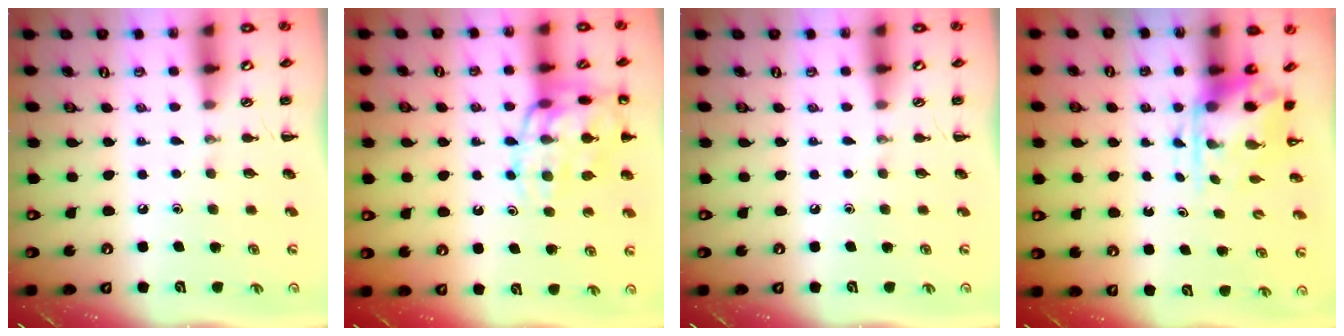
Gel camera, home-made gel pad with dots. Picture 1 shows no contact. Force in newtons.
{"total": 17.0, "press": 16.9, "slide": 1.9}
{"total": 0.0}
{"total": 3.9, "press": 3.8, "slide": 0.9}